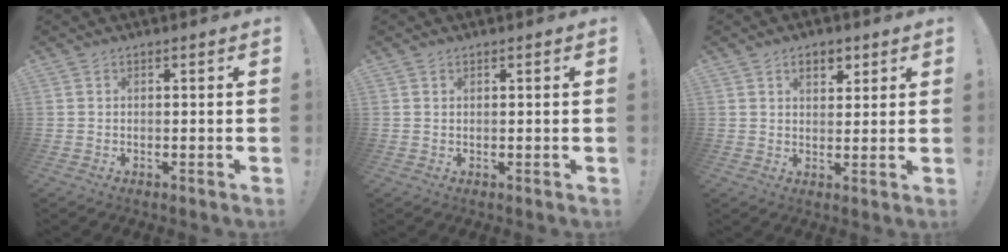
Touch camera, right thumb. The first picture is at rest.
{"total": 0.8, "force": [0.7, 0.3, 0.0], "torque": [0.007, -0.003, 0.012]}
{"total": 5.4, "force": [2.9, 3.3, 3.1], "torque": [-0.040, -0.003, 0.049]}